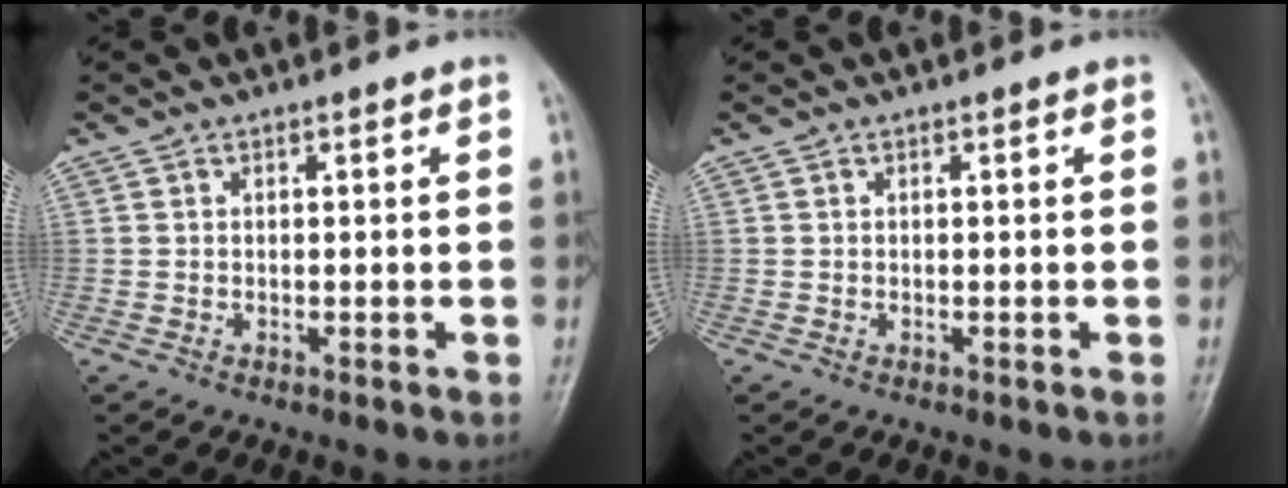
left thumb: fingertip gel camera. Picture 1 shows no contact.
{"total": 0.0}